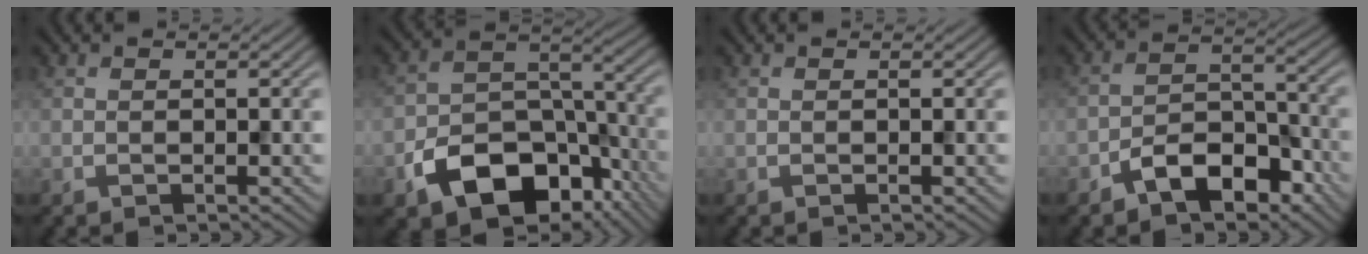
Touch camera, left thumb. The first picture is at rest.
{"total": 13.0, "force": [-7.0, 8.1, 7.3], "torque": [-0.135, -0.026, -0.126]}
{"total": 0.0}
{"total": 6.9, "force": [-4.5, 3.6, 3.9], "torque": [-0.060, 0.009, -0.090]}